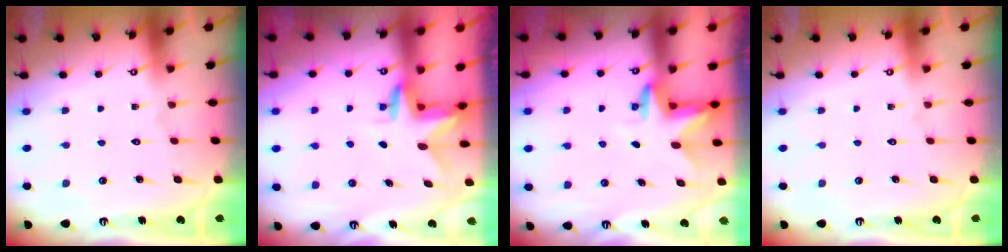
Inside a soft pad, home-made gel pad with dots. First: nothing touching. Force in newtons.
{"total": 3.0, "press": 3.0, "slide": 0.2}
{"total": 3.4, "press": 3.4, "slide": 0.1}
{"total": 0.0}